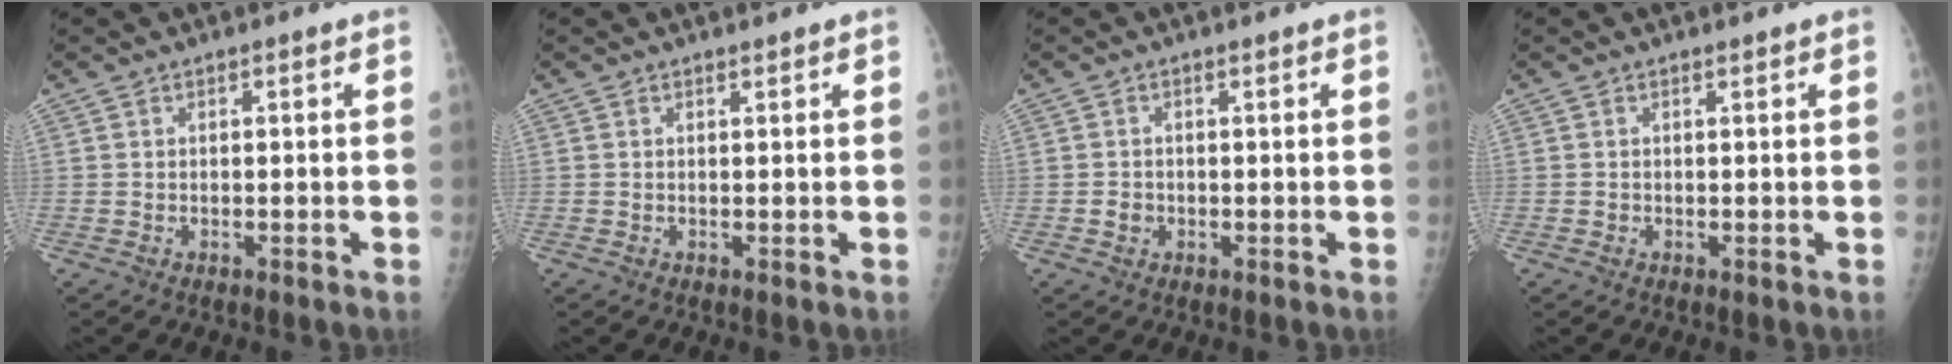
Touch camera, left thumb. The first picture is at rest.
{"total": 0.0}
{"total": 1.3, "force": [-0.4, 1.2, 0.4], "torque": [0.004, 0.004, -0.004]}
{"total": 0.0}